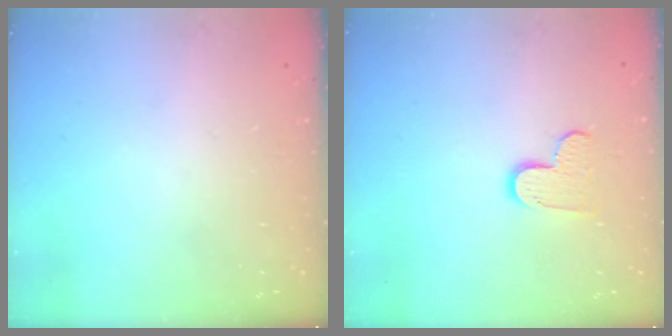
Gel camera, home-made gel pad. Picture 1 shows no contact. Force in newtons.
{"total": 7.4, "press": 7.4, "slide": 0.4}